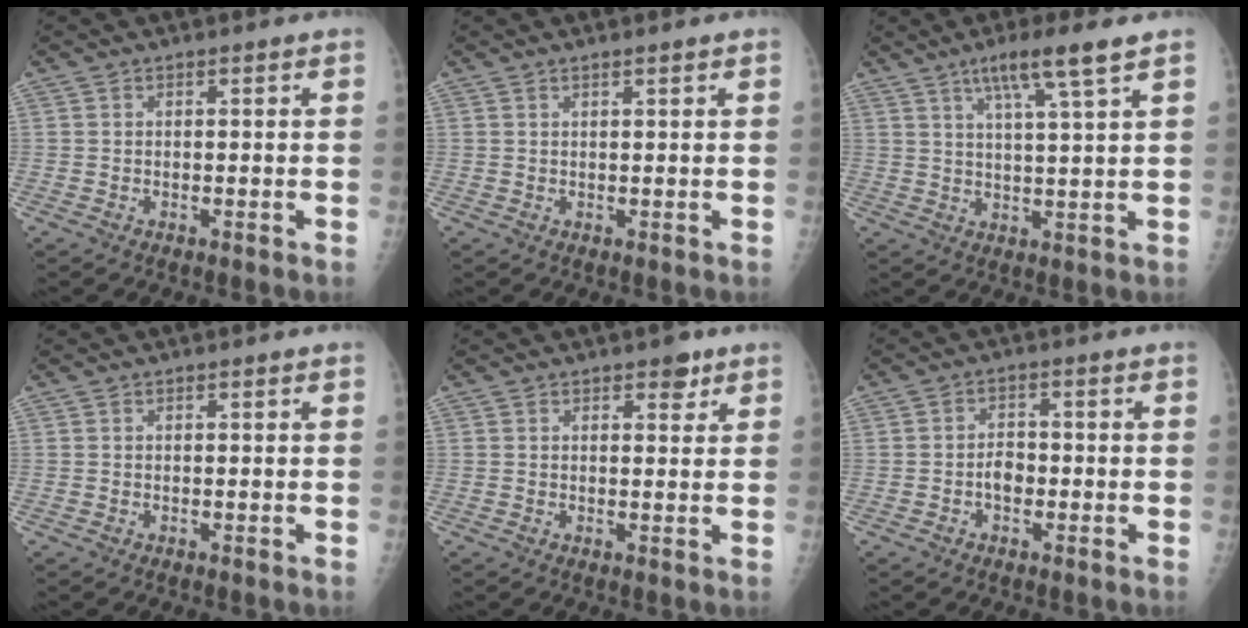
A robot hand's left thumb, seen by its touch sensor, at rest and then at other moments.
{"total": 1.0, "force": [0.7, 0.0, 0.7], "torque": [-0.011, -0.001, 0.013]}
{"total": 8.3, "force": [4.9, -0.2, 6.6], "torque": [-0.121, -0.018, 0.088]}
{"total": 0.0}
{"total": 2.8, "force": [1.8, 1.5, 1.6], "torque": [-0.003, -0.007, 0.022]}
{"total": 3.3, "force": [-1.1, 2.3, 2.1], "torque": [-0.021, 0.014, -0.024]}